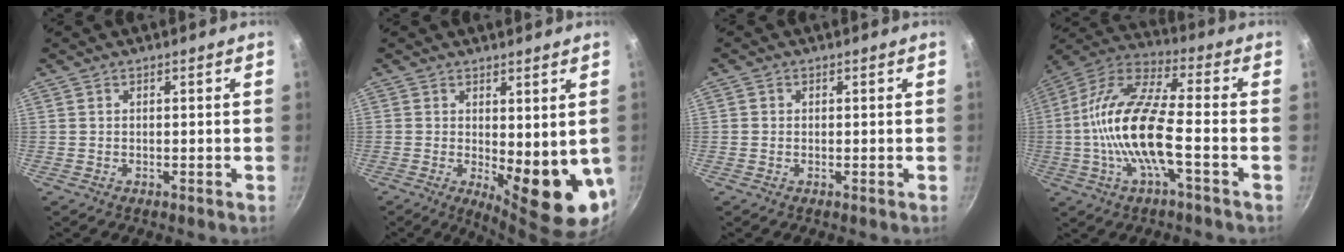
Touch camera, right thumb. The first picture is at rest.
{"total": 11.5, "force": [-0.1, 4.5, 10.6], "torque": [-0.117, -0.022, 0.012]}
{"total": 0.9, "force": [-0.1, 0.9, 0.2], "torque": [-0.001, 0.002, -0.005]}
{"total": 16.9, "force": [-3.1, 5.3, 15.7], "torque": [-0.305, 0.039, -0.076]}